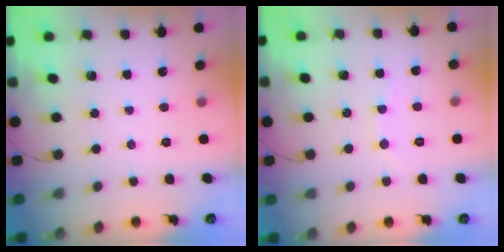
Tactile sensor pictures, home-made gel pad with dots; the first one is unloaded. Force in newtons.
{"total": 6.2, "press": 6.0, "slide": 1.5}